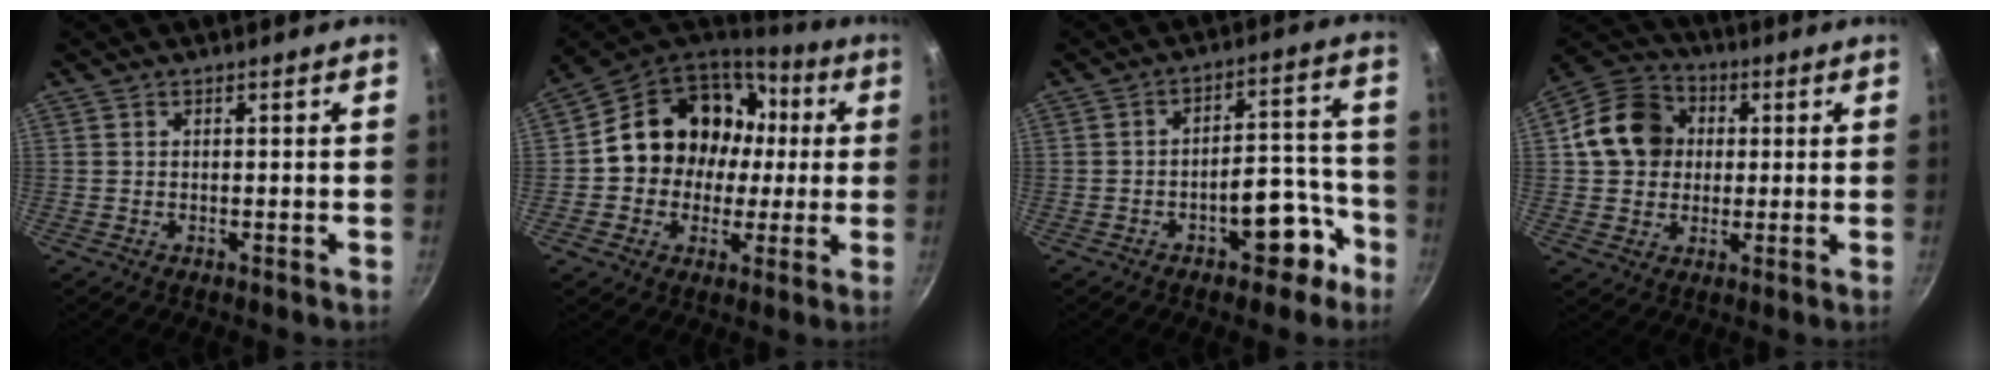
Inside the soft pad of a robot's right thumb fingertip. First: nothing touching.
{"total": 19.0, "force": [2.1, 16.0, 10.0], "torque": [-0.136, 0.043, 0.033]}
{"total": 10.3, "force": [-5.3, 5.4, 7.1], "torque": [-0.044, 0.071, -0.060]}
{"total": 12.6, "force": [1.8, 10.7, 6.3], "torque": [-0.084, 0.020, 0.017]}